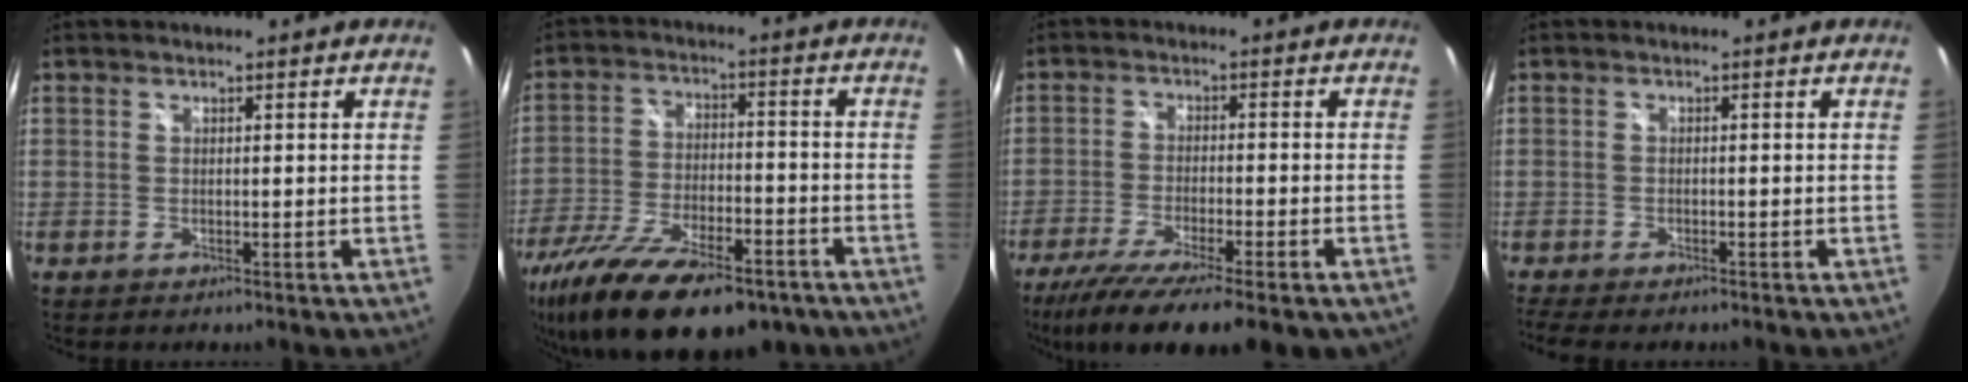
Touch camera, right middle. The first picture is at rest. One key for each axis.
{"total": 24.3, "fx": -17.3, "fy": 8.9, "fz": 14.6, "tx": -0.288, "ty": -0.056, "tz": -0.272}
{"total": 14.9, "fx": -11.2, "fy": 1.9, "fz": 9.6, "tx": -0.186, "ty": -0.051, "tz": -0.181}
{"total": 5.5, "fx": -4.6, "fy": 0.9, "fz": 2.9, "tx": -0.068, "ty": -0.028, "tz": -0.080}